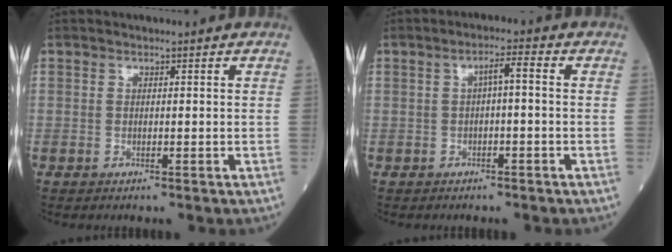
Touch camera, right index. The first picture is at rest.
{"total": 2.7, "force": [0.0, 0.4, 2.6], "torque": [-0.042, 0.012, 0.002]}